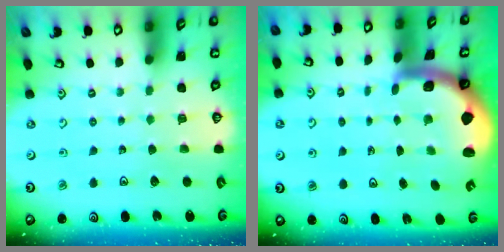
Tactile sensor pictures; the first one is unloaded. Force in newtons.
{"total": 2.6, "press": 2.6, "slide": 0.6}